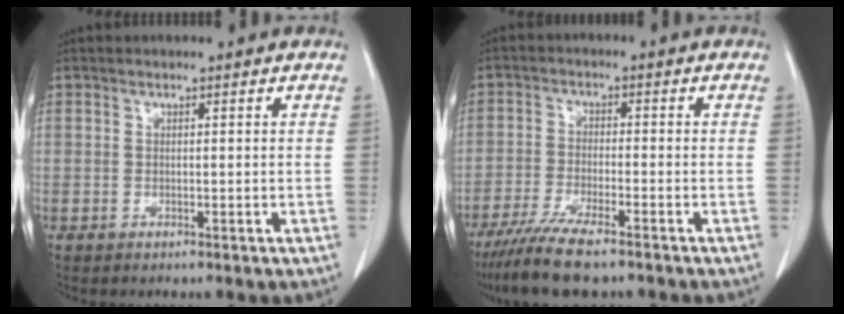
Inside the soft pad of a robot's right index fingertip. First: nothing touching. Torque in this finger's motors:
{"motor_torque": [1.08, -1.06, 0.45, 0.14]}